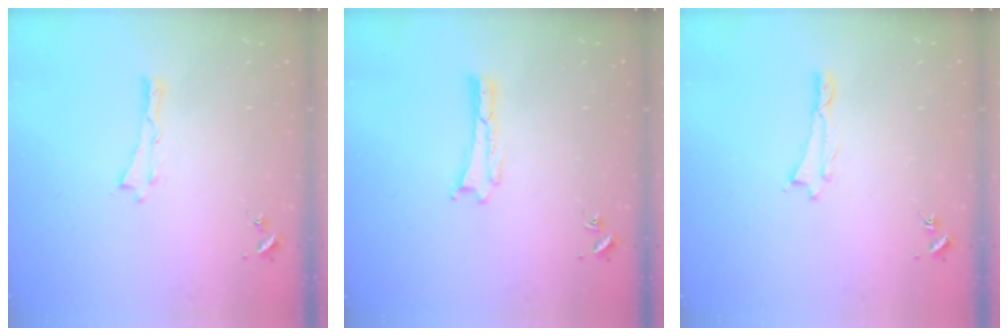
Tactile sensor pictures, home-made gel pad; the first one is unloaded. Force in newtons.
{"total": 0.0}
{"total": 0.5, "press": 0.5, "slide": 0.2}